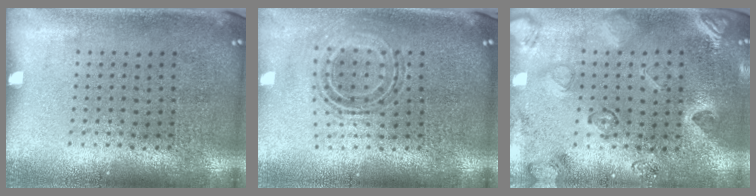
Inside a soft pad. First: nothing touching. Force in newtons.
{"total": 0.7, "press": 0.7, "slide": 0.2}
{"total": 2.3, "press": 2.0, "slide": 1.1}